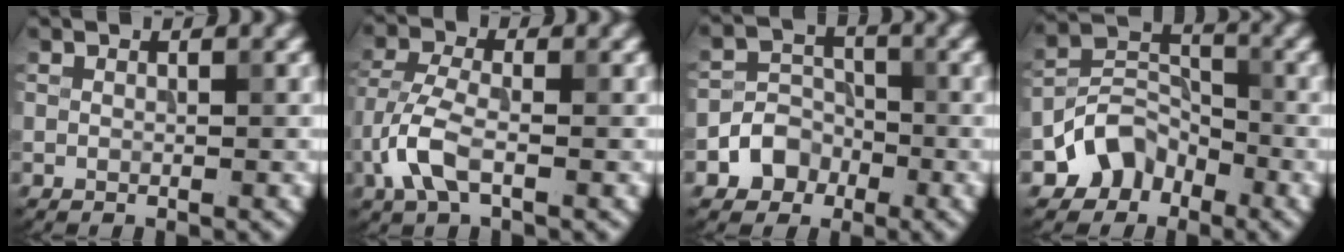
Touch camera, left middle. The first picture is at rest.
{"total": 4.3, "force": [-1.8, 1.9, 3.4], "torque": [-0.083, 0.003, -0.046]}
{"total": 3.4, "force": [-1.6, 2.8, 1.0], "torque": [-0.007, 0.007, -0.031]}
{"total": 4.3, "force": [-2.6, 3.2, 1.2], "torque": [-0.012, 0.007, -0.052]}